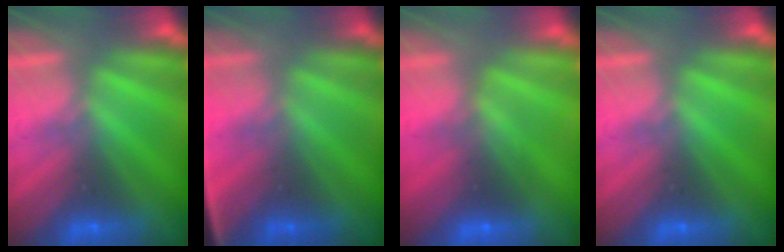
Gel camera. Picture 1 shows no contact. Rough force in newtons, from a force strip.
{"total": 2.7}
{"total": 2.7}
{"total": 0.0}